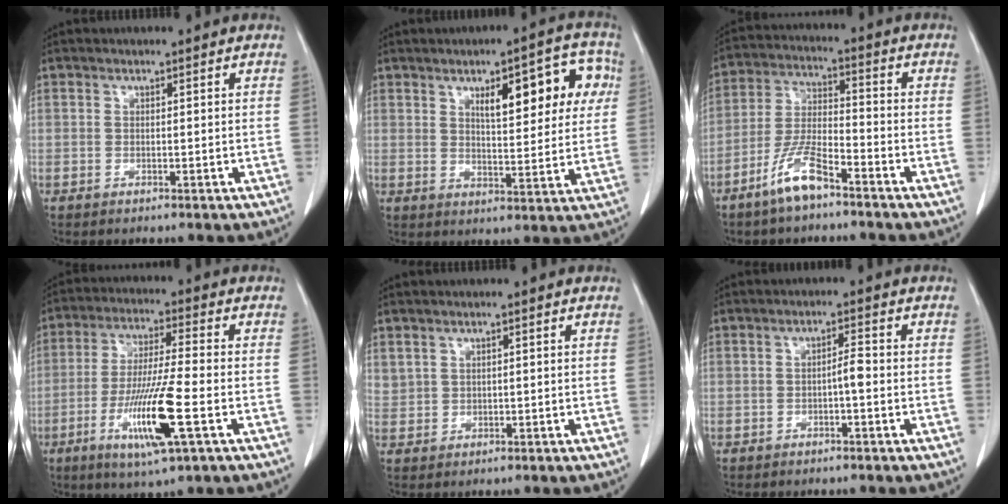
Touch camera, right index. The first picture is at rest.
{"total": 11.8, "force": [4.3, 3.9, 10.2], "torque": [-0.130, 0.024, 0.061]}
{"total": 8.3, "force": [-5.7, 1.8, 5.8], "torque": [-0.125, -0.007, -0.114]}
{"total": 12.4, "force": [-4.2, 0.2, 11.7], "torque": [-0.225, -0.020, -0.075]}
{"total": 1.7, "force": [1.2, 1.2, 0.3], "torque": [-0.001, 0.009, 0.029]}
{"total": 1.9, "force": [-0.5, 0.2, 1.9], "torque": [-0.025, 0.005, -0.007]}